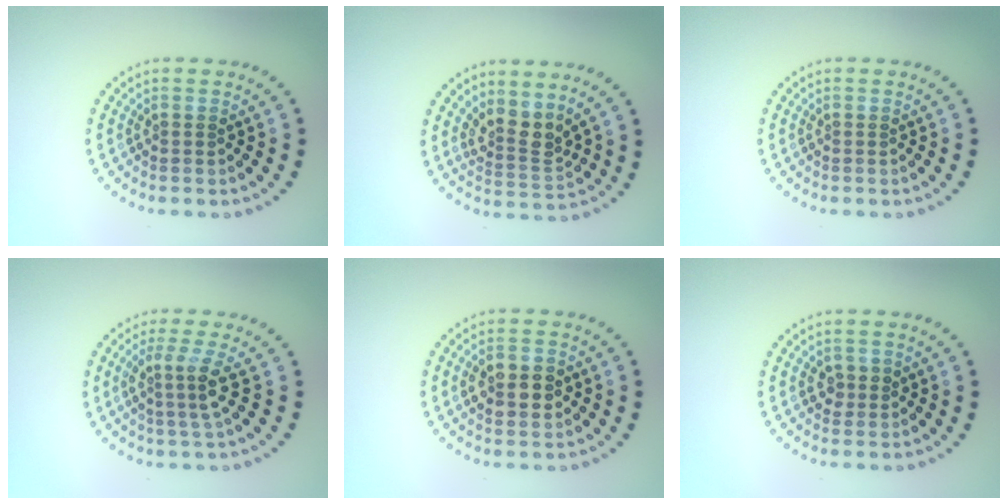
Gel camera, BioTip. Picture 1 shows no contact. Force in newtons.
{"total": 2.8, "press": 2.0, "slide": 1.9}
{"total": 0.0}
{"total": 2.9, "press": 2.1, "slide": 2.0}
{"total": 3.7, "press": 3.7, "slide": 0.2}
{"total": 1.3, "press": 1.3, "slide": 0.2}